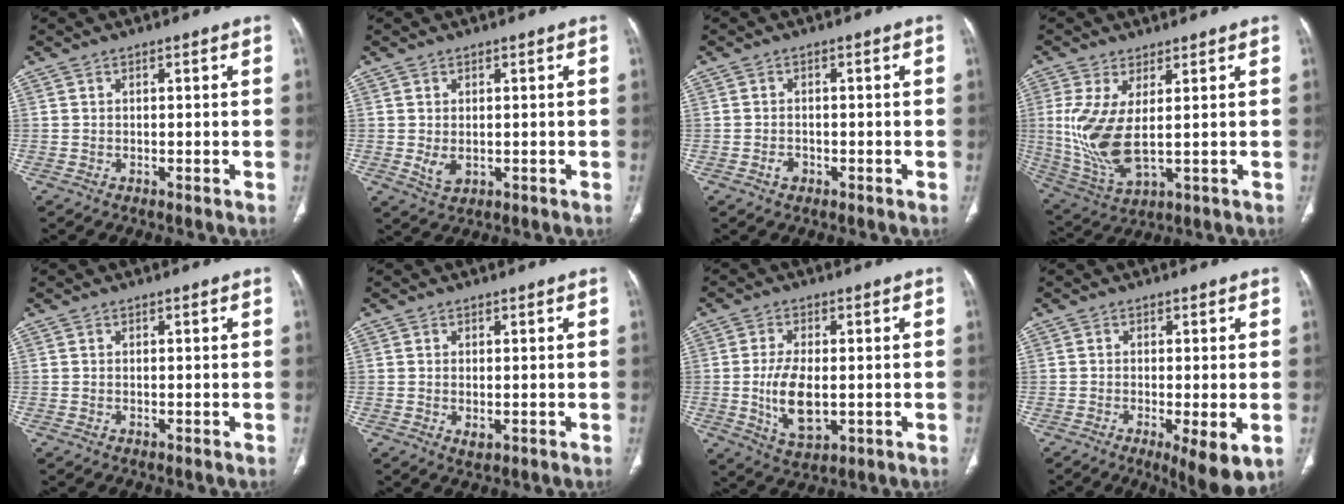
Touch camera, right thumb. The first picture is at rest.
{"total": 2.8, "force": [-0.1, 1.8, 2.1], "torque": [-0.038, -0.008, 0.008]}
{"total": 1.5, "force": [-0.8, 1.1, 0.6], "torque": [-0.009, 0.006, -0.012]}
{"total": 11.4, "force": [1.0, 4.5, 10.4], "torque": [-0.236, -0.019, 0.037]}
{"total": 0.0}
{"total": 1.6, "force": [-0.3, 0.8, 1.3], "torque": [-0.025, -0.007, 0.000]}
{"total": 9.1, "force": [-0.9, 4.7, 7.7], "torque": [-0.143, -0.010, -0.008]}
{"total": 7.4, "force": [-2.4, 1.8, 6.8], "torque": [-0.101, -0.019, -0.035]}